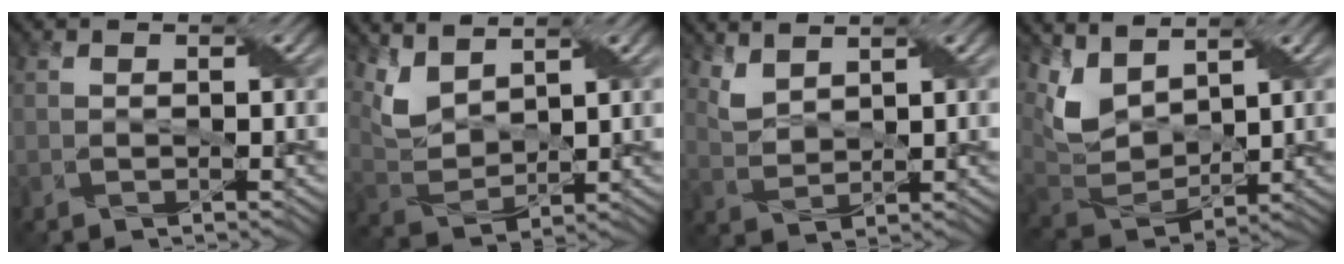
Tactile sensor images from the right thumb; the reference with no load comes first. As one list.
[{"total": 6.0, "force": [4.0, 2.6, 3.7], "torque": [-0.097, 0.002, 0.086]}, {"total": 3.2, "force": [2.6, 1.1, 1.5], "torque": [-0.048, -0.002, 0.062]}, {"total": 8.3, "force": [4.6, 4.3, 5.4], "torque": [-0.145, 0.002, 0.098]}]